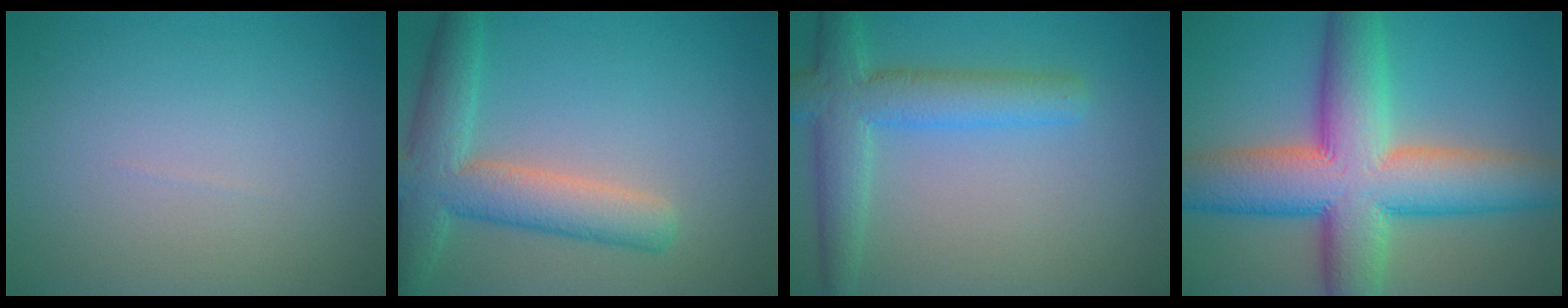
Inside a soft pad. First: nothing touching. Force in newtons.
{"total": 6.5, "press": 6.5, "slide": 0.3}
{"total": 5.4, "press": 5.4, "slide": 0.2}
{"total": 12.8, "press": 12.8, "slide": 0.5}